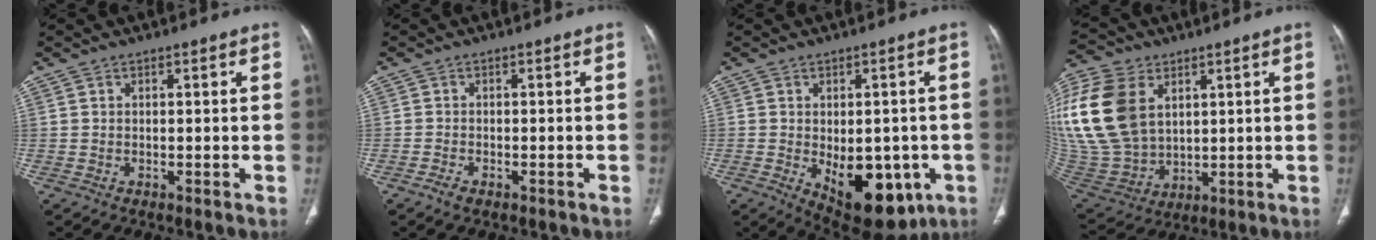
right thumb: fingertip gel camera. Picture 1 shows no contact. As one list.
[{"total": 1.6, "force": [-1.2, 0.7, 0.9], "torque": [-0.023, 0.003, -0.022]}, {"total": 15.4, "force": [-4.6, 8.7, 11.9], "torque": [-0.136, 0.000, -0.040]}, {"total": 24.9, "force": [7.0, 17.4, 16.4], "torque": [-0.381, -0.006, 0.148]}]